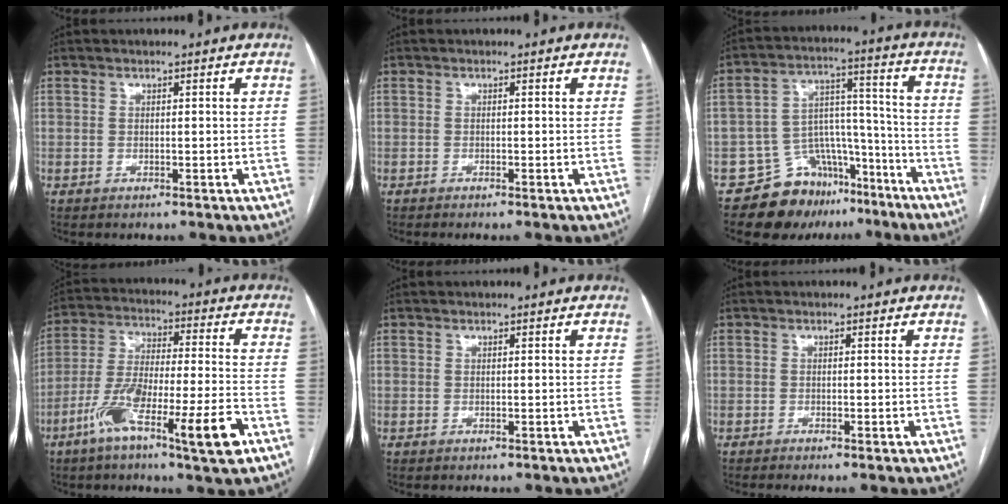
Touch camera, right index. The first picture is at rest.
{"total": 0.7, "force": [-0.5, -0.2, 0.4], "torque": [-0.010, 0.002, -0.010]}
{"total": 12.1, "force": [-9.1, 7.4, 2.8], "torque": [-0.029, 0.077, -0.141]}
{"total": 14.6, "force": [-7.4, 1.2, 12.5], "torque": [-0.233, -0.007, -0.130]}
{"total": 0.0}
{"total": 1.3, "force": [-0.9, -0.2, 0.9], "torque": [-0.019, -0.001, -0.017]}